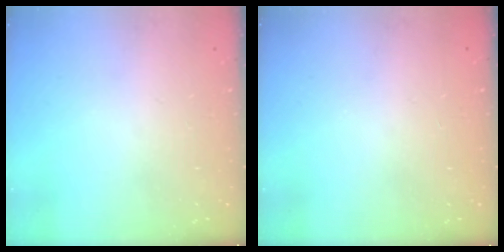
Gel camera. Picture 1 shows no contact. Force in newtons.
{"total": 0.0}